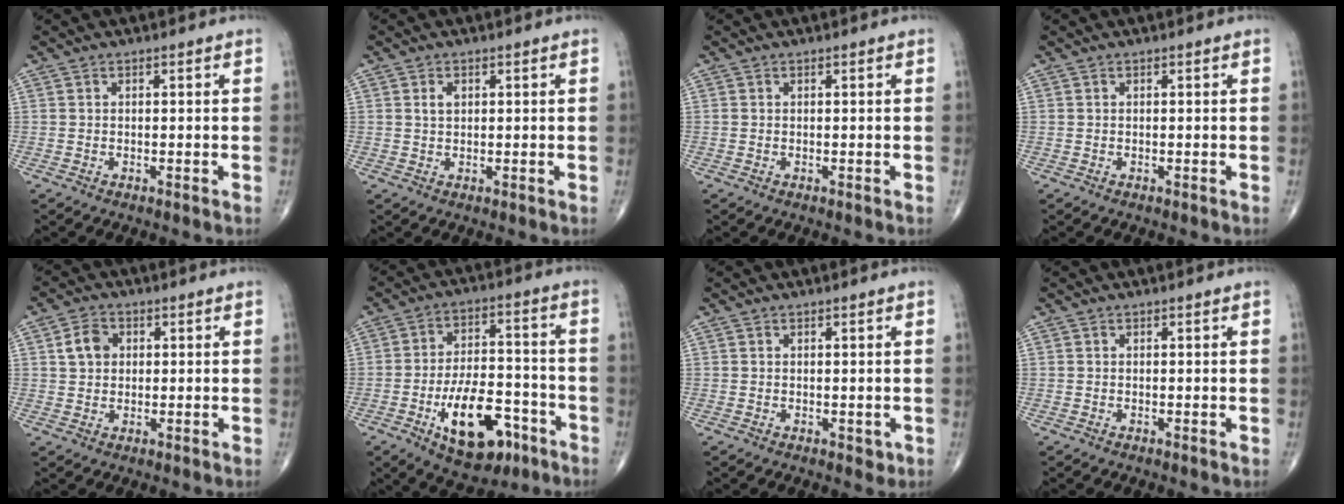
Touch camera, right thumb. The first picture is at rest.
{"total": 1.7, "force": [0.6, 1.1, 1.2], "torque": [-0.018, 0.000, 0.011]}
{"total": 0.0}
{"total": 0.0}
{"total": 4.7, "force": [1.1, 3.8, 2.6], "torque": [-0.037, 0.003, 0.017]}
{"total": 16.0, "force": [-7.1, 8.2, 11.8], "torque": [-0.163, 0.039, -0.103]}
{"total": 1.1, "force": [0.0, 0.9, 0.7], "torque": [-0.005, 0.000, 0.002]}
{"total": 0.0}